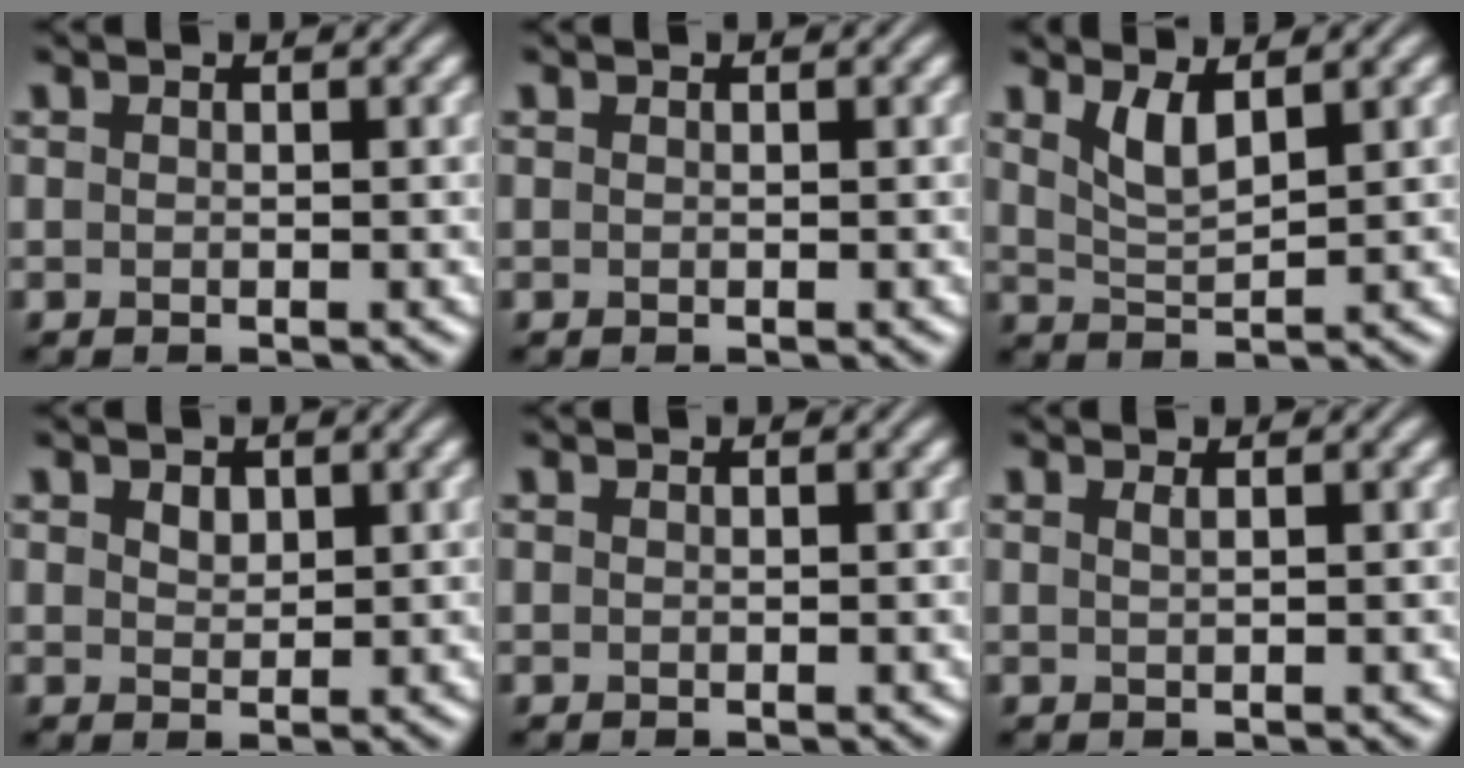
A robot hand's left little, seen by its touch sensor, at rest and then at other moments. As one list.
[{"total": 0.0}, {"total": 2.7, "force": [1.7, 0.7, 2.0], "torque": [-0.044, -0.009, 0.037]}, {"total": 1.3, "force": [0.8, 0.8, 0.6], "torque": [-0.012, 0.000, 0.016]}, {"total": 0.0}, {"total": 0.8, "force": [0.4, 0.3, 0.6], "torque": [-0.004, 0.000, 0.004]}]